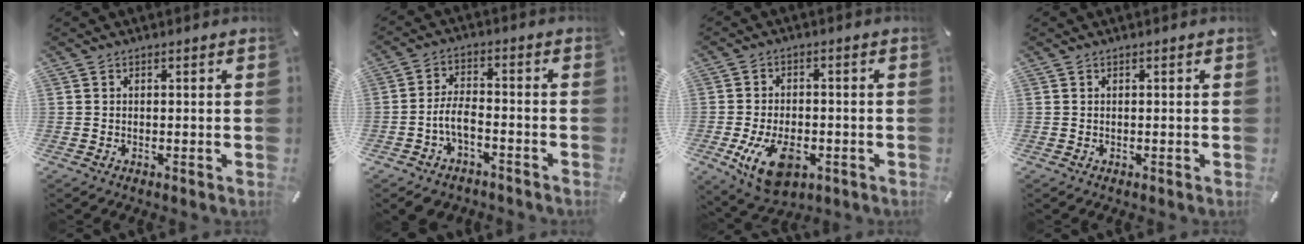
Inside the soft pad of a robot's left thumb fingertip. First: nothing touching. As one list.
[{"total": 6.4, "force": [-3.3, 3.4, 4.3], "torque": [-0.090, 0.018, -0.063]}, {"total": 11.4, "force": [-4.0, 6.9, 8.1], "torque": [-0.149, 0.001, -0.068]}, {"total": 0.0}]